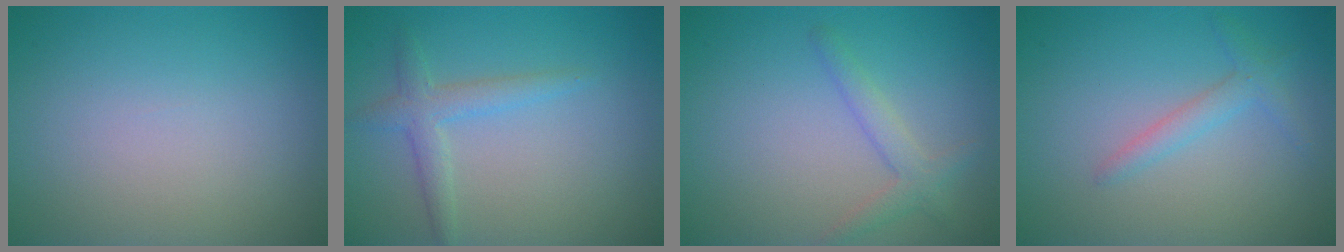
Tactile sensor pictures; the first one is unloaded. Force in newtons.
{"total": 2.3, "press": 2.3, "slide": 0.1}
{"total": 2.0, "press": 2.0, "slide": 0.1}
{"total": 1.7, "press": 1.7, "slide": 0.1}